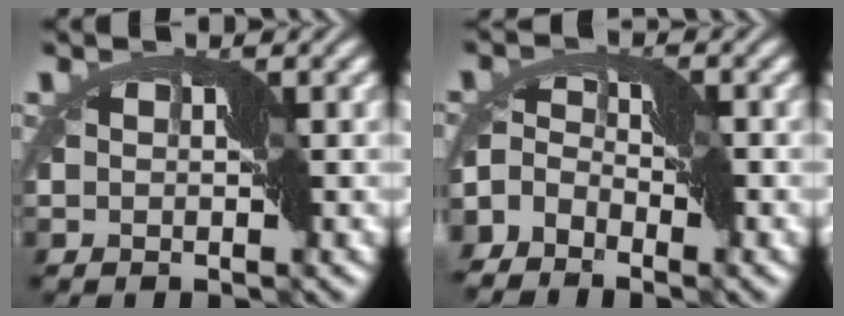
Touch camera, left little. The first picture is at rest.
{"total": 3.3, "force": [-2.2, 1.9, 1.6], "torque": [-0.043, 0.004, -0.056]}